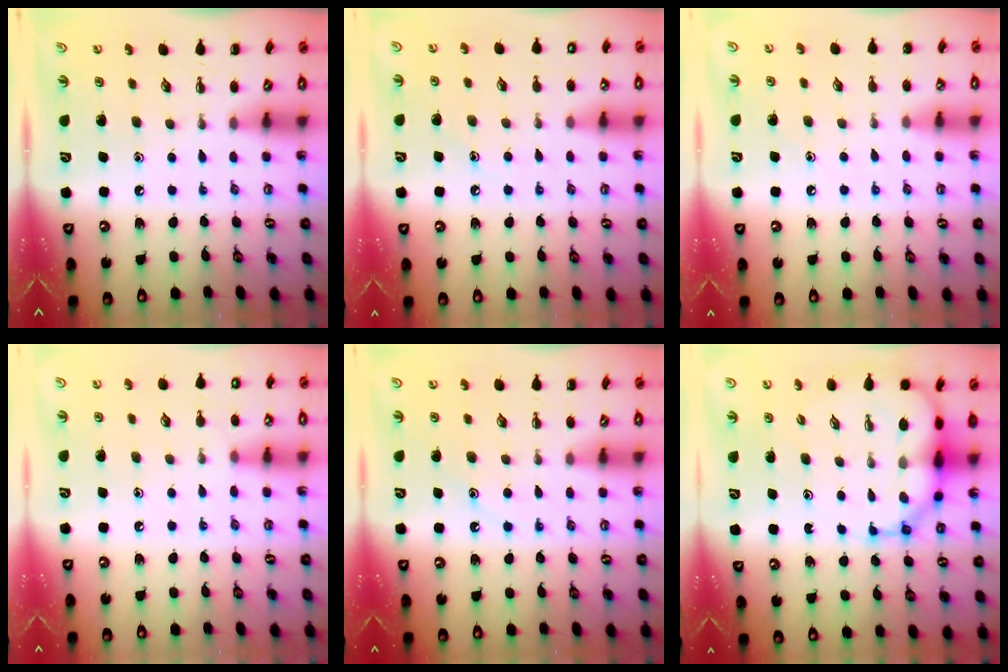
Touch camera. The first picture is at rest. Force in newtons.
{"total": 7.3, "press": 7.1, "slide": 1.8}
{"total": 6.2, "press": 5.8, "slide": 2.2}
{"total": 6.8, "press": 6.5, "slide": 2.1}
{"total": 9.5, "press": 9.5, "slide": 1.3}
{"total": 11.6, "press": 11.1, "slide": 3.4}